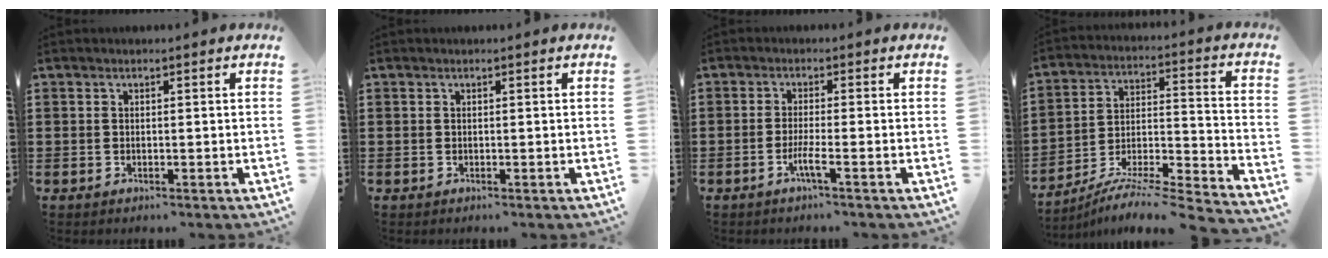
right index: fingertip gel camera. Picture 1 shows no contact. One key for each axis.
{"total": 0.0}
{"total": 3.1, "fx": -1.7, "fy": -0.1, "fz": 2.7, "tx": -0.053, "ty": -0.007, "tz": -0.034}
{"total": 7.4, "fx": -6.9, "fy": -0.2, "fz": 2.9, "tx": -0.043, "ty": -0.006, "tz": -0.140}